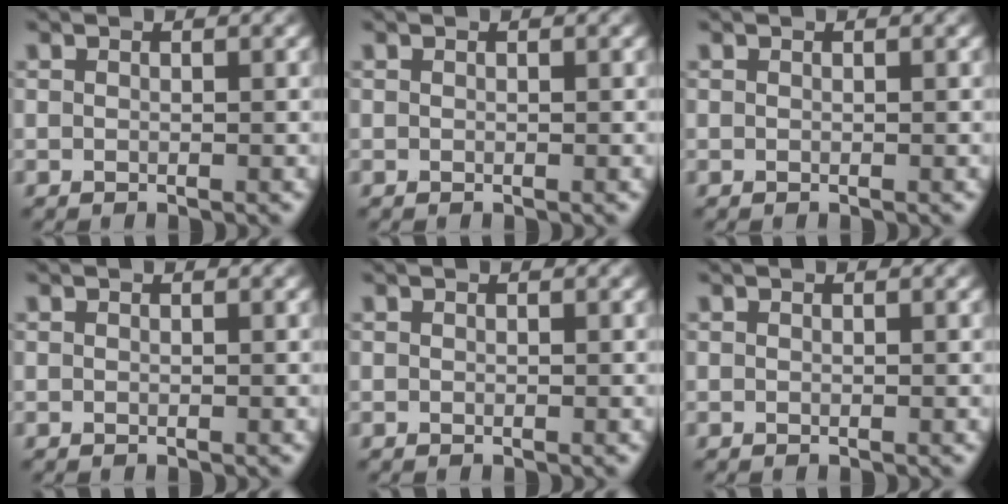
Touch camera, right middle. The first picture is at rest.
{"total": 0.0}
{"total": 0.0}
{"total": 0.0}
{"total": 0.0}
{"total": 0.0}